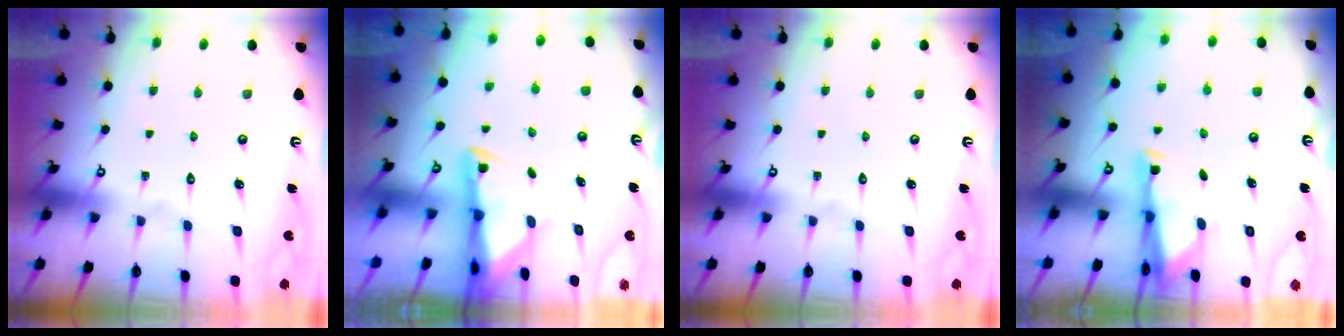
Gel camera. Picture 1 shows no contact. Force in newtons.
{"total": 2.6, "press": 2.5, "slide": 0.5}
{"total": 0.0}
{"total": 2.9, "press": 2.8, "slide": 0.7}